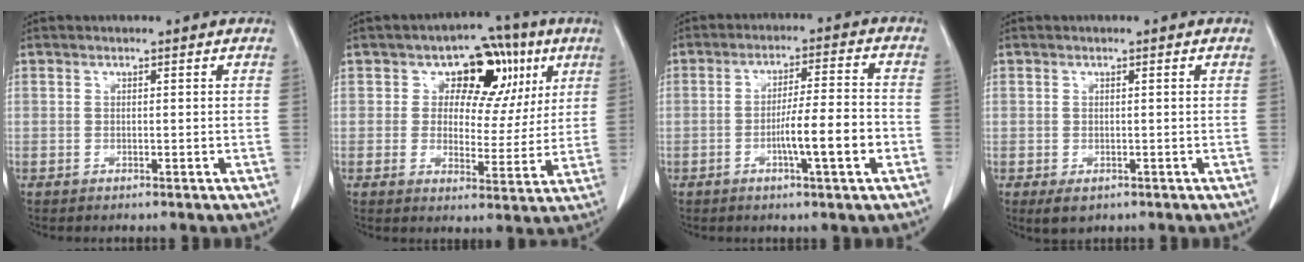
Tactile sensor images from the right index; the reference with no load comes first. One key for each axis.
{"total": 10.2, "fx": 4.2, "fy": 7.2, "fz": 5.9, "tx": -0.050, "ty": 0.025, "tz": 0.059}
{"total": 8.4, "fx": -2.8, "fy": 0.2, "fz": 7.9, "tx": -0.127, "ty": 0.004, "tz": -0.046}
{"total": 2.3, "fx": -0.9, "fy": 1.5, "fz": 1.5, "tx": -0.019, "ty": -0.003, "tz": -0.004}